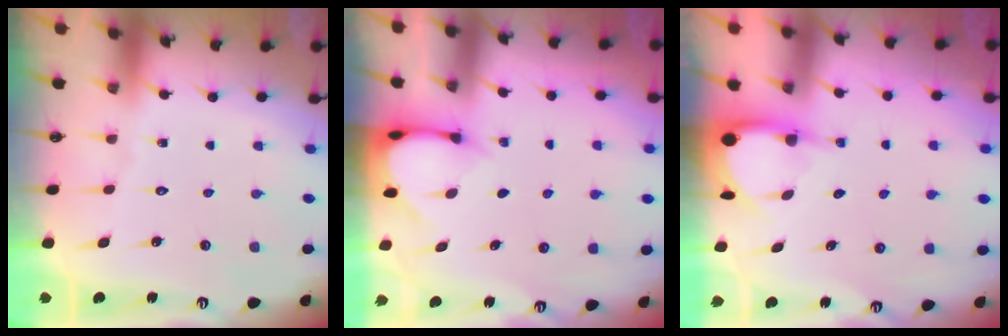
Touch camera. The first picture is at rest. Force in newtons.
{"total": 3.3, "press": 3.3, "slide": 0.3}
{"total": 3.5, "press": 3.5, "slide": 0.2}